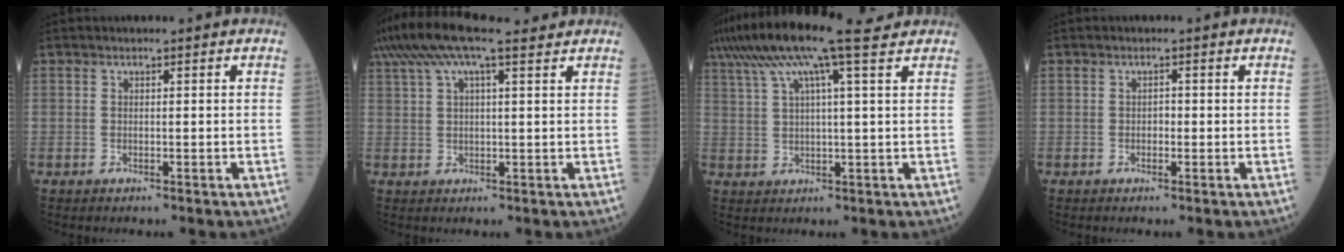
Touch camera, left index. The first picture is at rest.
{"total": 13.9, "force": [10.6, 2.8, 8.5], "torque": [-0.172, 0.059, 0.175]}
{"total": 15.3, "force": [11.7, 0.4, 9.8], "torque": [-0.186, 0.042, 0.184]}
{"total": 0.8, "force": [-0.2, 0.6, 0.6], "torque": [-0.006, 0.003, -0.006]}